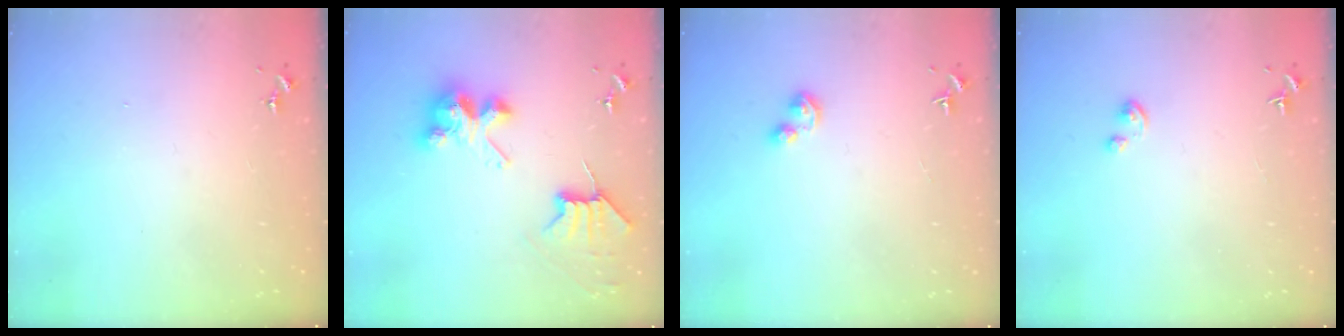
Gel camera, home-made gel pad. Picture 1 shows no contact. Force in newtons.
{"total": 8.2, "press": 8.2, "slide": 1.0}
{"total": 4.0, "press": 3.9, "slide": 0.8}
{"total": 1.9, "press": 1.9, "slide": 0.2}